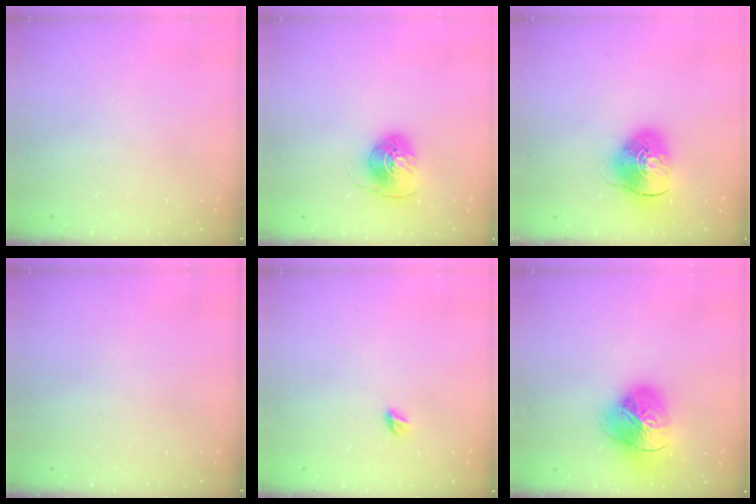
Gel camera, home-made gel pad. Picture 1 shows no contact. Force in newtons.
{"total": 8.3, "press": 8.3, "slide": 0.4}
{"total": 10.0, "press": 9.8, "slide": 1.6}
{"total": 0.0}
{"total": 5.1, "press": 5.1, "slide": 0.5}
{"total": 19.8, "press": 19.6, "slide": 2.3}